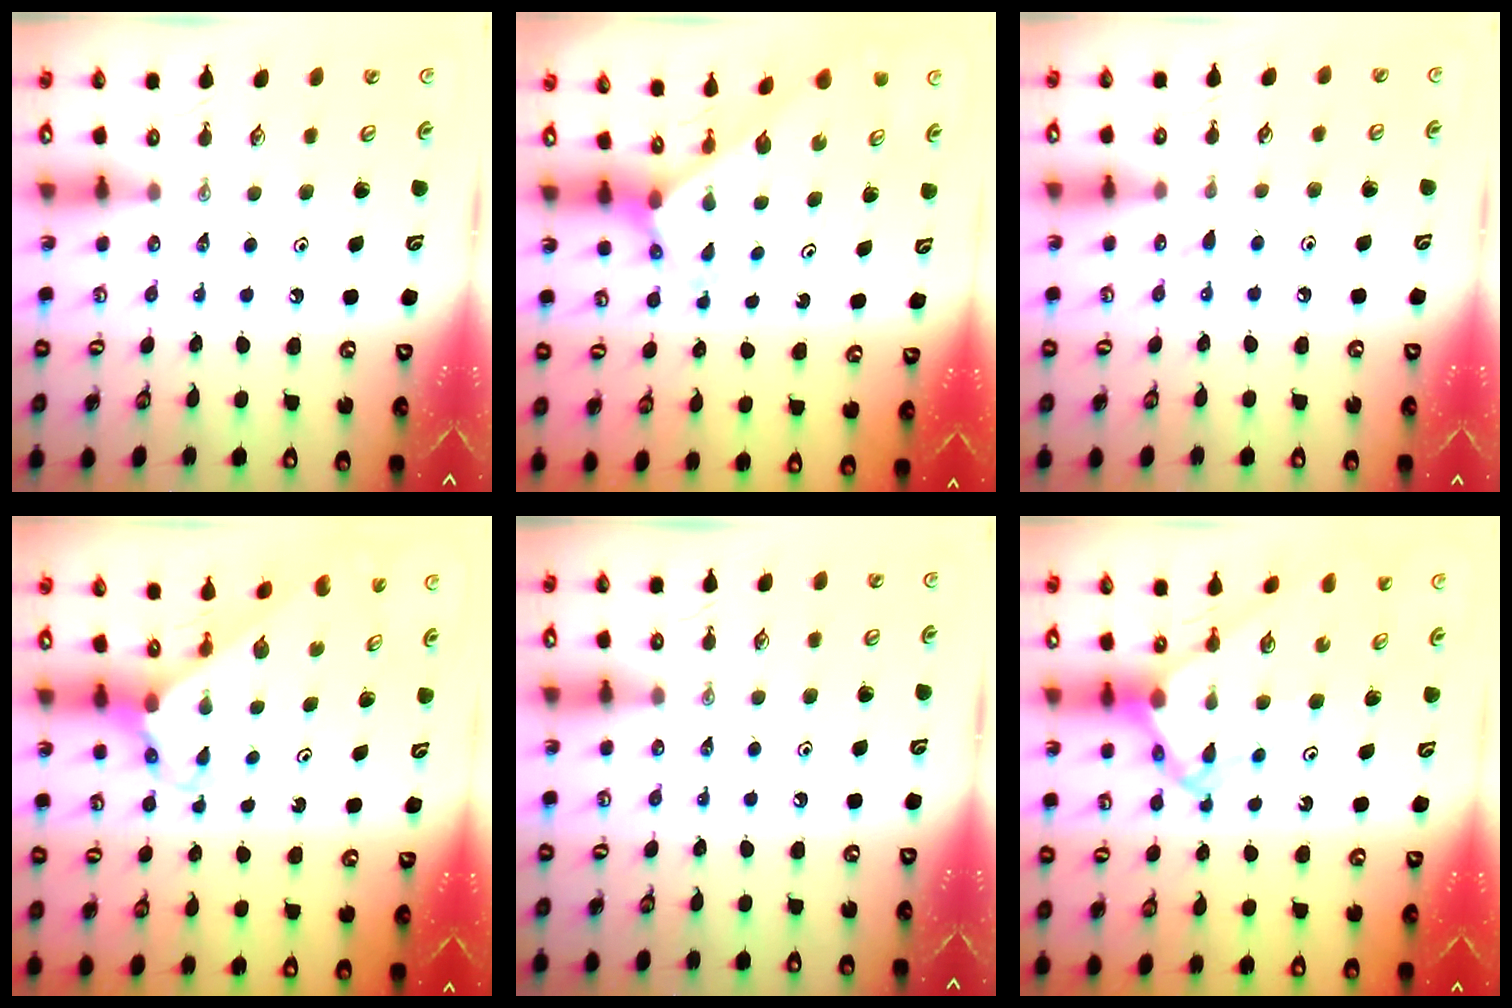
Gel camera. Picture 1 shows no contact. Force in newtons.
{"total": 2.9, "press": 2.9, "slide": 0.2}
{"total": 4.8, "press": 4.7, "slide": 0.6}
{"total": 2.7, "press": 2.7, "slide": 0.3}
{"total": 0.0}
{"total": 9.7, "press": 9.7, "slide": 0.8}